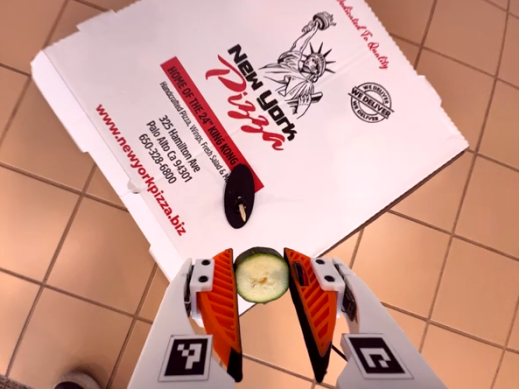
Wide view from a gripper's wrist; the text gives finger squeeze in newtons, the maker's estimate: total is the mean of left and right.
{"total": 7.9, "left": 7.8, "right": 8.0}